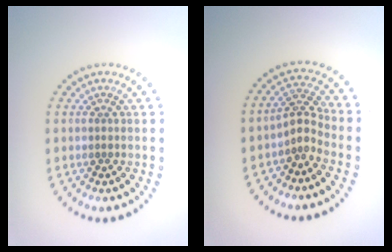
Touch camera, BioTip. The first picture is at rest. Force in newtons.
{"total": 2.4, "press": 1.6, "slide": 1.7}